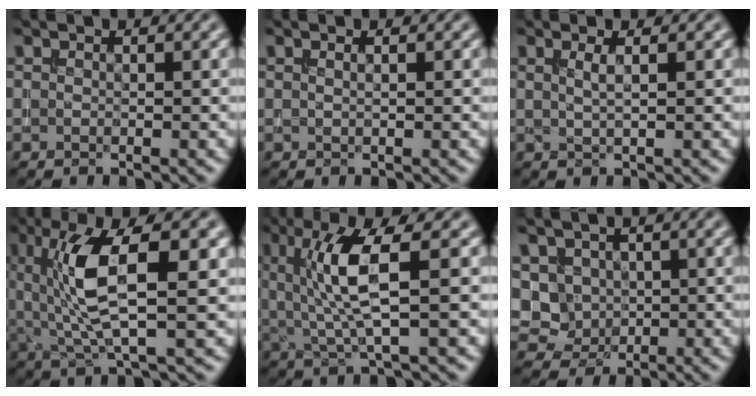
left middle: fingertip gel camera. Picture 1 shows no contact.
{"total": 0.7, "force": [0.4, 0.3, 0.6], "torque": [-0.002, 0.000, 0.001]}
{"total": 1.6, "force": [0.5, 0.6, 1.4], "torque": [-0.019, 0.004, 0.005]}
{"total": 8.9, "force": [1.8, 2.6, 8.3], "torque": [-0.152, 0.001, 0.034]}
{"total": 6.0, "force": [1.1, 1.0, 5.8], "torque": [-0.124, -0.001, 0.026]}
{"total": 3.8, "force": [0.9, 3.4, 1.4], "torque": [-0.030, 0.001, 0.026]}